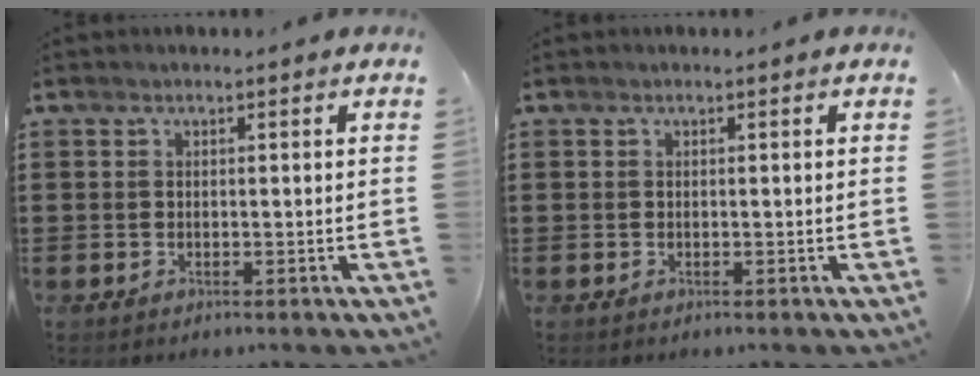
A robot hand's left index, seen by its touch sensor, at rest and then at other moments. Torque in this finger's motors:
{"motor_torque": [0.00, 0.00, 0.00, 0.00]}